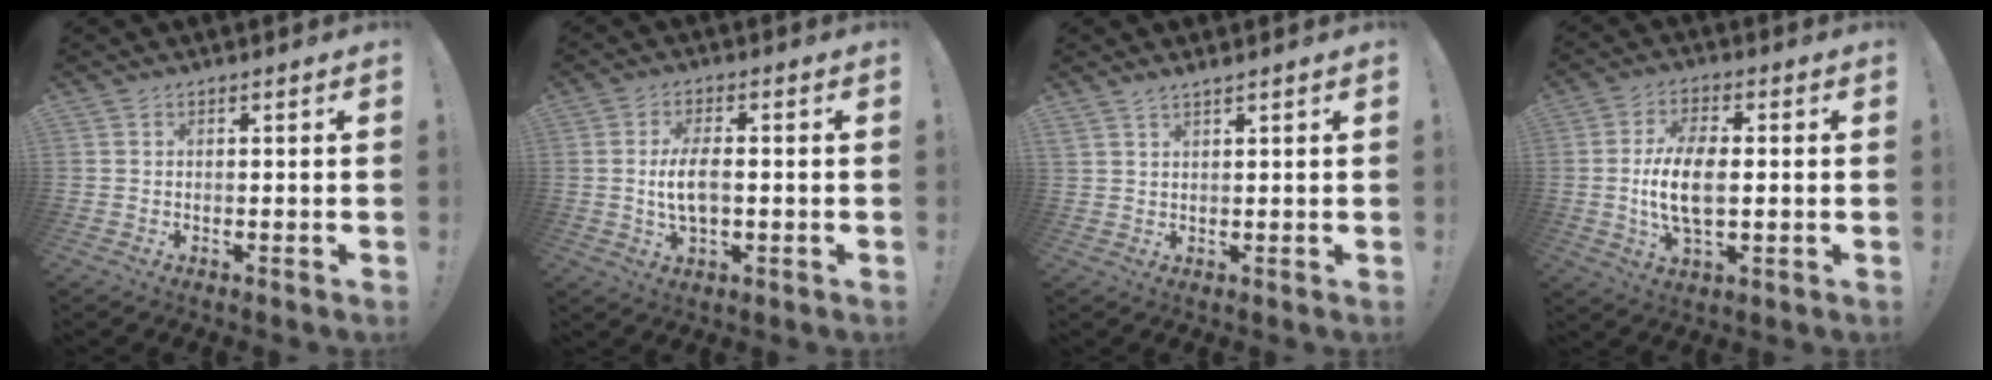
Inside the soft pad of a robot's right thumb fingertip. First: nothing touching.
{"total": 7.3, "force": [-0.3, 3.4, 6.4], "torque": [-0.119, -0.003, -0.009]}
{"total": 1.9, "force": [1.7, 0.0, 0.8], "torque": [-0.019, -0.006, 0.031]}
{"total": 12.0, "force": [-0.4, 5.9, 10.4], "torque": [-0.193, -0.007, -0.012]}